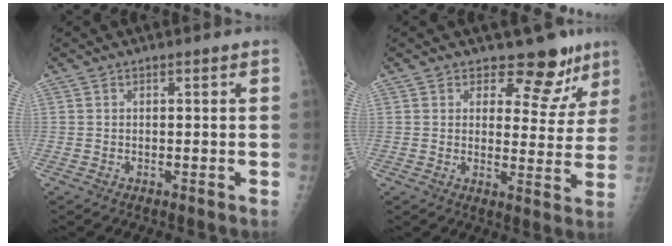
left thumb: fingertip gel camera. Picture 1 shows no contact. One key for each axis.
{"total": 8.9, "fx": 7.3, "fy": 4.7, "fz": 2.2, "tx": 0.012, "ty": -0.054, "tz": 0.084}